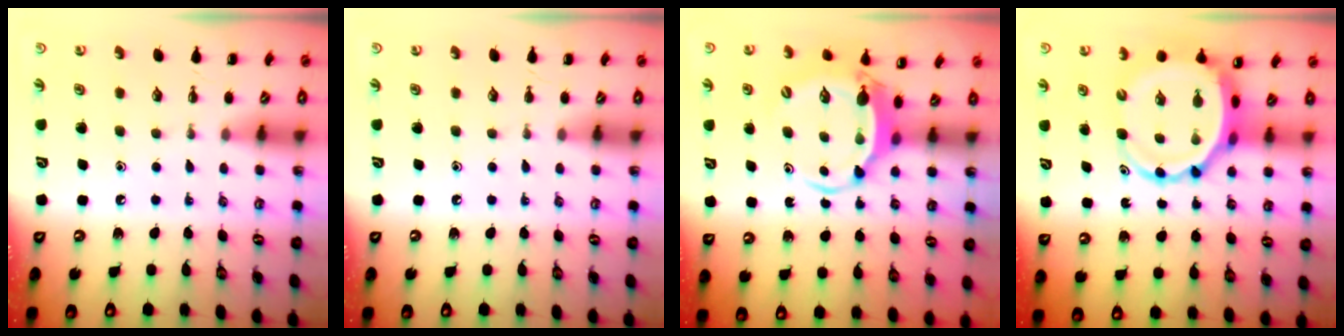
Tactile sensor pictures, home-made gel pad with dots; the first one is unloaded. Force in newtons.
{"total": 0.0}
{"total": 5.5, "press": 5.4, "slide": 1.0}
{"total": 8.0, "press": 7.6, "slide": 2.7}